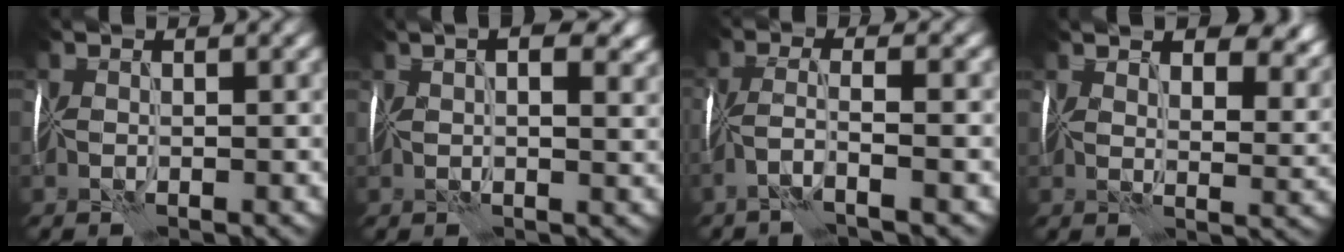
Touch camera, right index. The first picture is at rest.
{"total": 7.3, "force": [3.2, 3.7, 5.4], "torque": [-0.031, 0.028, 0.018]}
{"total": 3.6, "force": [-1.8, 0.5, 3.0], "torque": [-0.061, 0.008, -0.047]}
{"total": 9.8, "force": [6.5, 4.3, 6.0], "torque": [-0.079, 0.011, 0.088]}